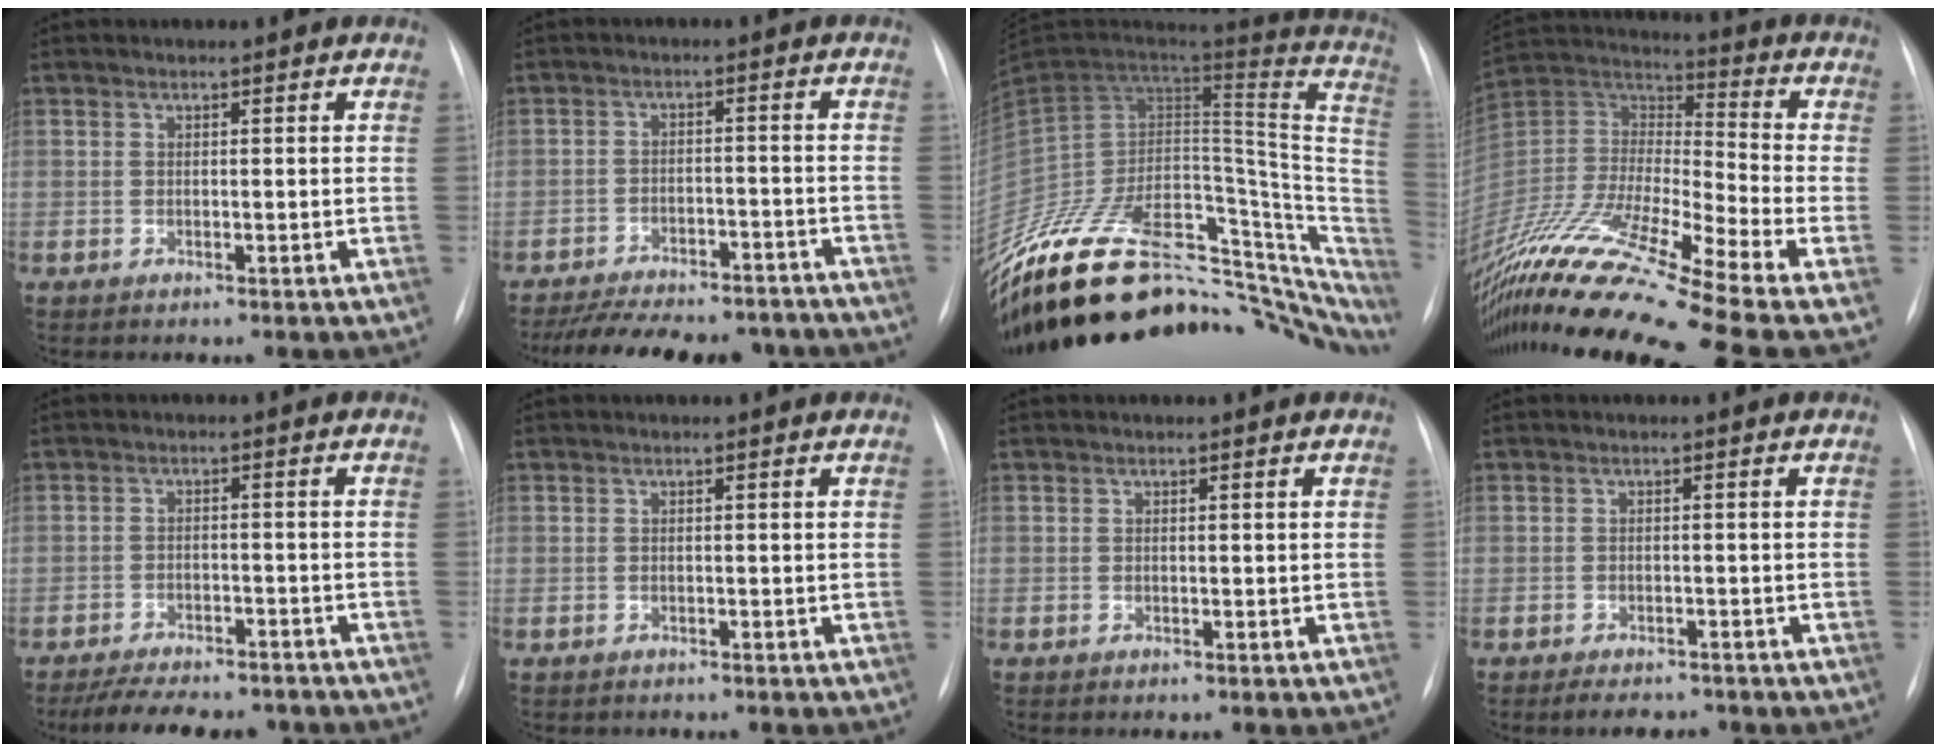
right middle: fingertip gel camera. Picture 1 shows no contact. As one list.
[{"total": 17.5, "force": [-15.4, 5.1, 6.5], "torque": [-0.125, -0.001, -0.207]}, {"total": 39.0, "force": [-26.9, 17.9, 21.8], "torque": [-0.293, 0.007, -0.383]}, {"total": 22.7, "force": [-16.8, -0.2, 15.2], "torque": [-0.333, -0.025, -0.317]}, {"total": 12.1, "force": [-10.5, 3.7, 4.7], "torque": [-0.076, 0.004, -0.143]}, {"total": 0.8, "force": [-0.6, 0.6, -0.1], "torque": [-0.007, 0.004, -0.010]}, {"total": 0.0}, {"total": 3.6, "force": [-3.0, 1.4, 1.3], "torque": [-0.019, -0.003, -0.040]}]